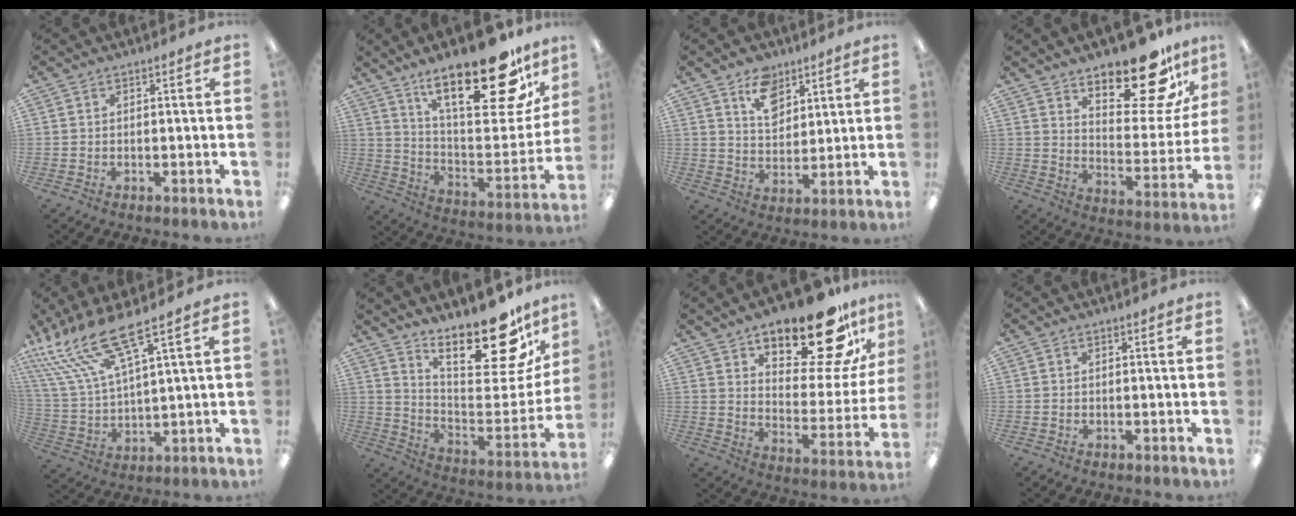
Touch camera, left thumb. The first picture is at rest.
{"total": 26.7, "force": [17.4, 9.2, 18.0], "torque": [-0.254, -0.115, 0.283]}
{"total": 9.6, "force": [6.2, 6.4, 3.4], "torque": [-0.037, -0.030, 0.111]}
{"total": 19.4, "force": [15.2, 6.6, 10.1], "torque": [-0.135, -0.115, 0.253]}
{"total": 16.2, "force": [12.1, 3.4, 10.2], "torque": [-0.232, -0.072, 0.213]}
{"total": 22.0, "force": [17.3, 7.0, 11.8], "torque": [-0.158, -0.143, 0.287]}
{"total": 22.0, "force": [16.9, 7.0, 12.3], "torque": [-0.178, -0.122, 0.277]}
{"total": 0.0}